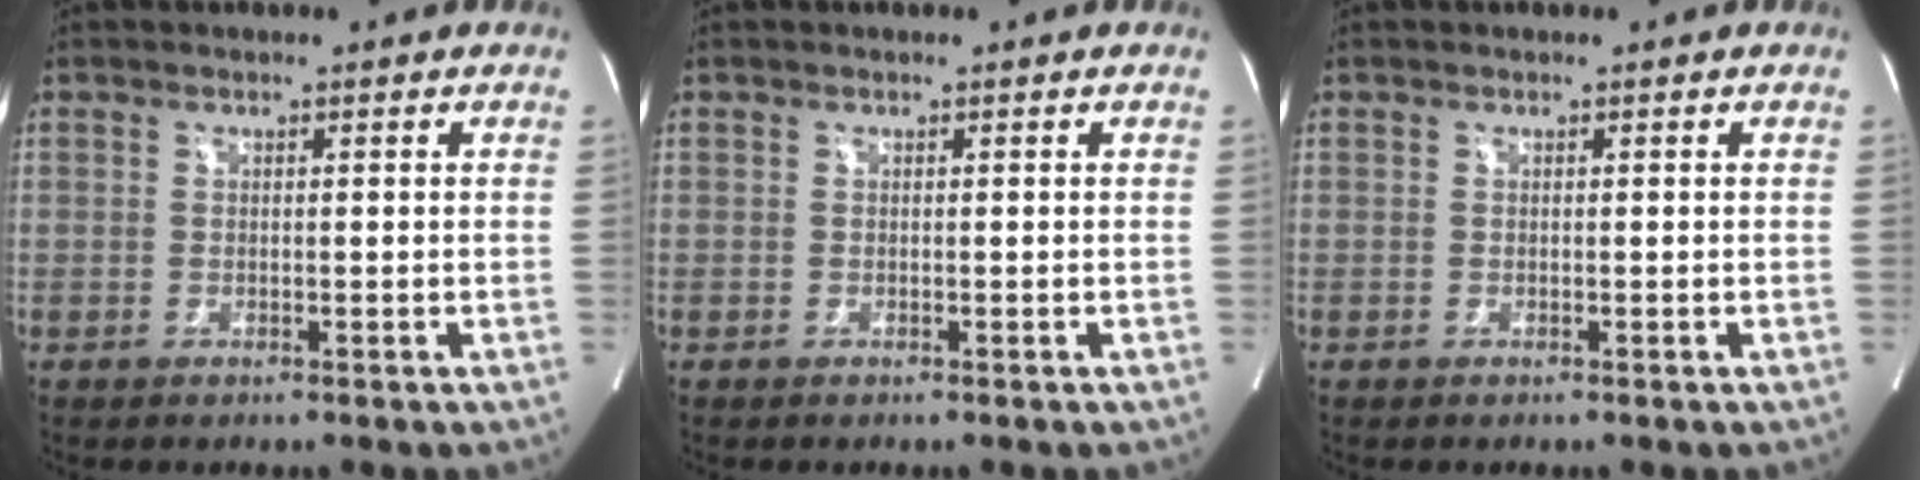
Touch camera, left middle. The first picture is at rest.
{"total": 0.0}
{"total": 0.0}